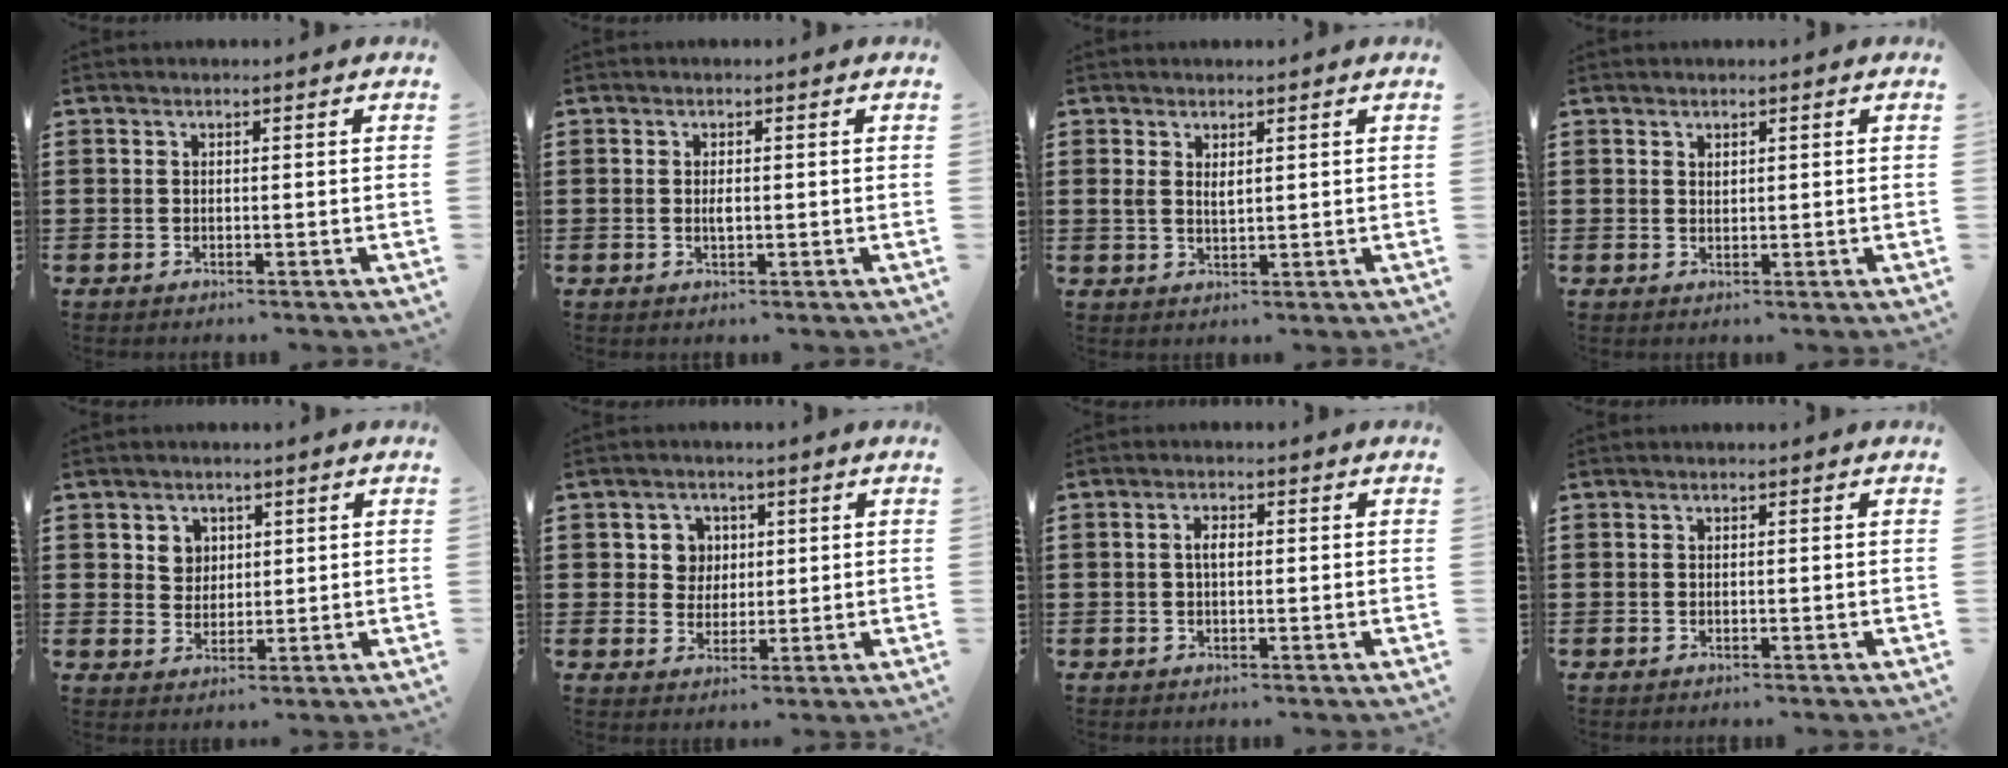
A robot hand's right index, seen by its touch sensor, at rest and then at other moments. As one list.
[{"total": 1.3, "force": [-0.1, 0.5, 1.2], "torque": [-0.023, 0.003, -0.002]}, {"total": 1.8, "force": [0.9, 0.9, 1.2], "torque": [-0.026, 0.004, 0.017]}, {"total": 0.9, "force": [0.8, 0.4, 0.1], "torque": [-0.003, 0.002, 0.016]}, {"total": 3.4, "force": [1.5, 3.0, 0.8], "torque": [-0.021, 0.008, 0.026]}, {"total": 4.5, "force": [1.2, 4.1, 1.4], "torque": [-0.046, 0.015, 0.020]}, {"total": 2.1, "force": [0.1, 0.9, 1.9], "torque": [-0.037, 0.005, 0.000]}, {"total": 0.0}]